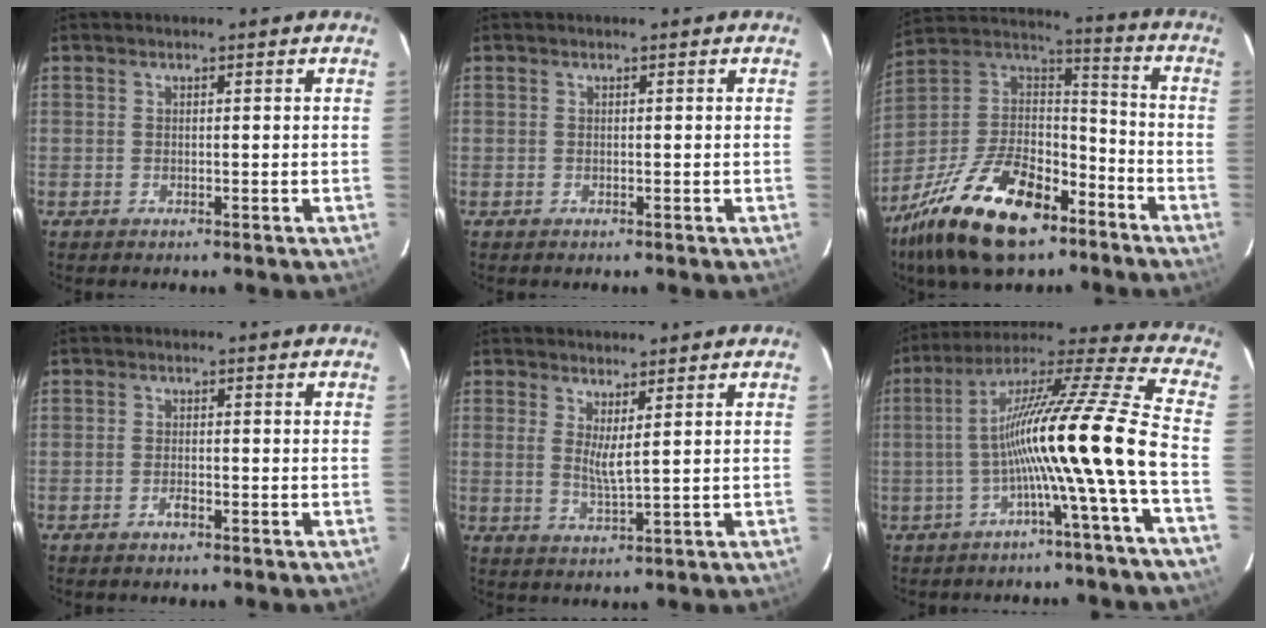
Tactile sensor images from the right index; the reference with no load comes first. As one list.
[{"total": 0.0}, {"total": 25.5, "force": [-16.0, 12.5, 15.4], "torque": [-0.322, 0.000, -0.266]}, {"total": 1.5, "force": [-1.0, 0.6, 1.0], "torque": [-0.023, 0.000, -0.018]}, {"total": 3.6, "force": [1.8, 0.0, 3.1], "torque": [-0.058, -0.014, 0.030]}, {"total": 16.7, "force": [-5.1, -2.4, 15.8], "torque": [-0.243, -0.008, -0.097]}]